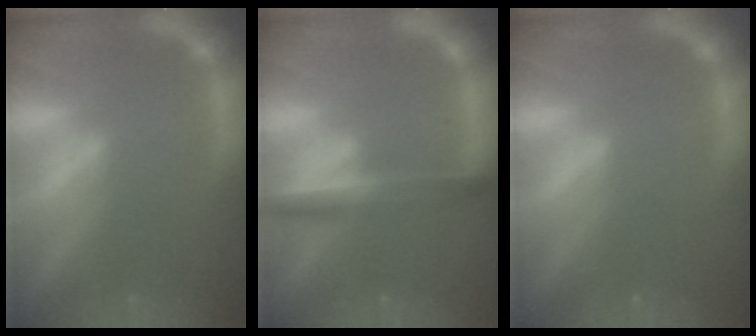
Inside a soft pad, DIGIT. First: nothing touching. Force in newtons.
{"total": 4.5}
{"total": 0.0}